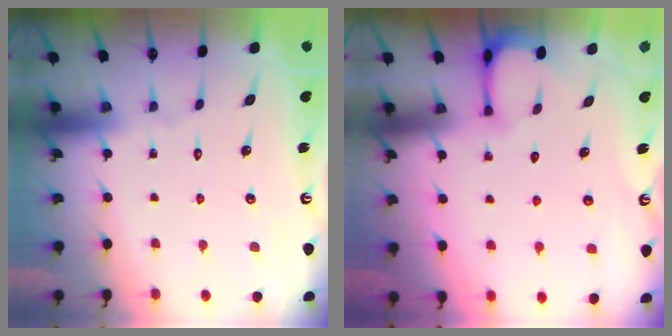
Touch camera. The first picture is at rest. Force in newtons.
{"total": 2.6, "press": 2.5, "slide": 0.4}